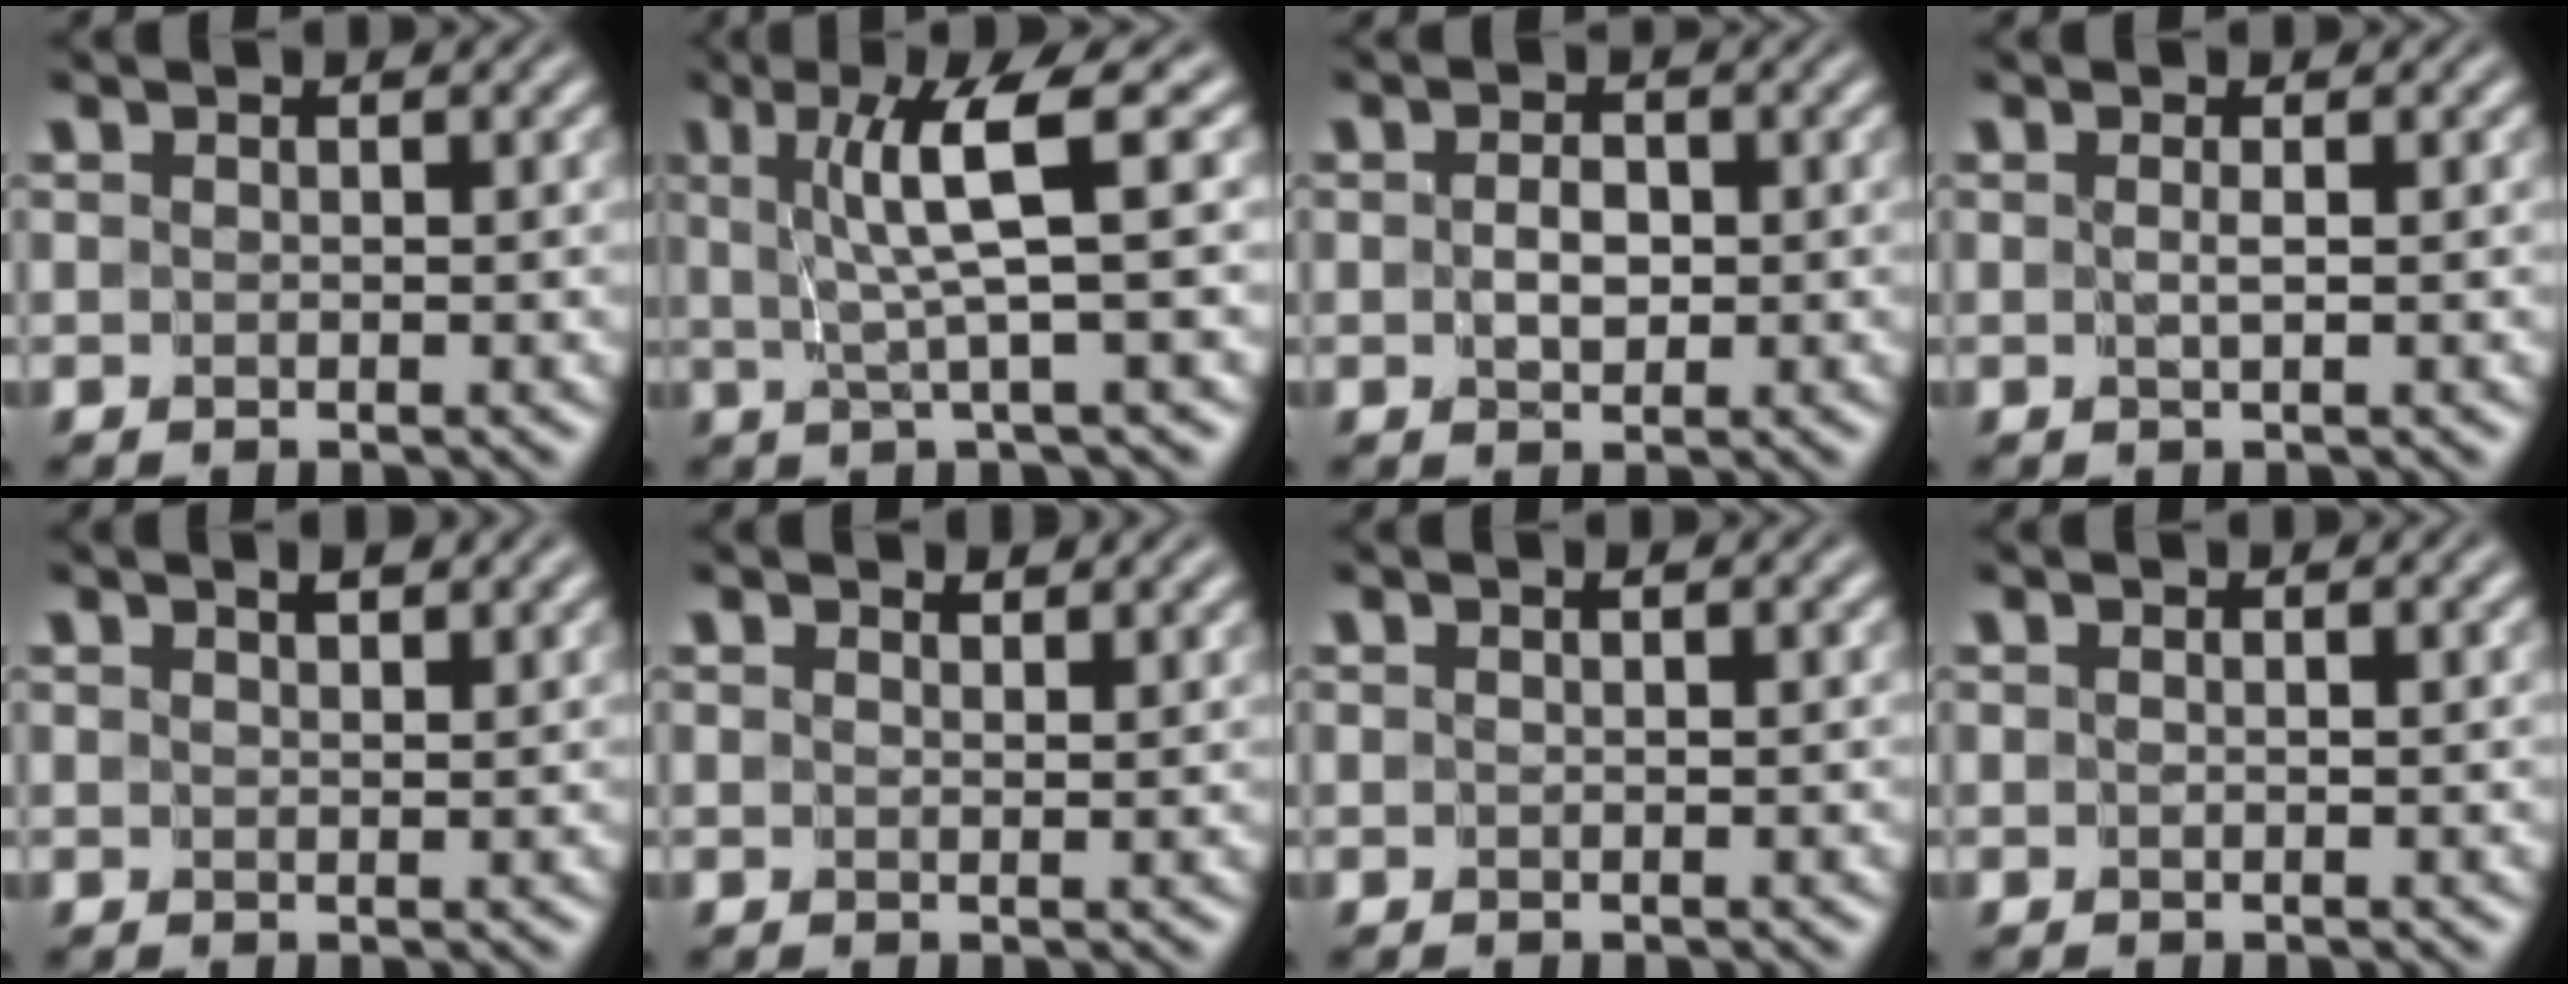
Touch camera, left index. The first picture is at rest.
{"total": 5.2, "force": [1.0, 0.4, 5.0], "torque": [-0.090, 0.002, 0.022]}
{"total": 1.6, "force": [-0.2, 1.0, 1.2], "torque": [-0.023, -0.002, -0.001]}
{"total": 0.6, "force": [-0.1, -0.2, 0.5], "torque": [-0.010, -0.002, -0.002]}
{"total": 1.8, "force": [1.5, 0.3, 1.0], "torque": [-0.003, -0.005, 0.021]}
{"total": 1.4, "force": [1.4, 0.2, 0.4], "torque": [-0.004, -0.006, 0.024]}
{"total": 0.7, "force": [0.4, 0.0, 0.5], "torque": [-0.008, -0.001, 0.006]}
{"total": 0.6, "force": [0.3, -0.1, 0.4], "torque": [-0.007, -0.004, 0.004]}